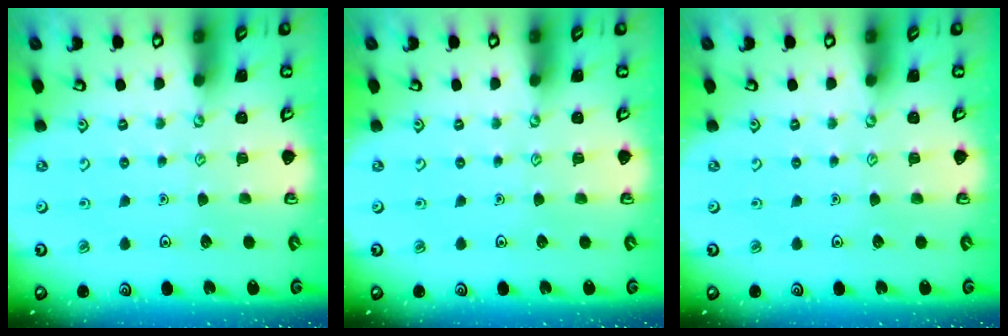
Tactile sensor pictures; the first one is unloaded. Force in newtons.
{"total": 0.0}
{"total": 0.0}